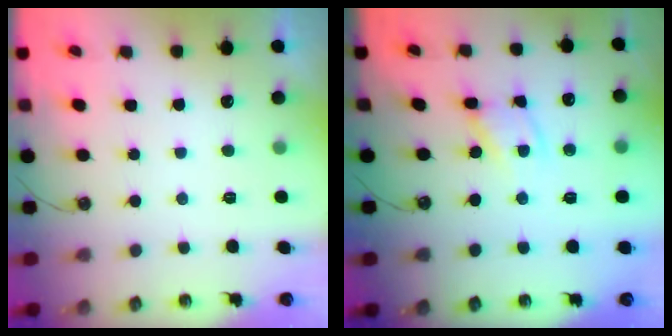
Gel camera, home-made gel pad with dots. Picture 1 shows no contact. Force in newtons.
{"total": 7.2, "press": 7.2, "slide": 0.5}